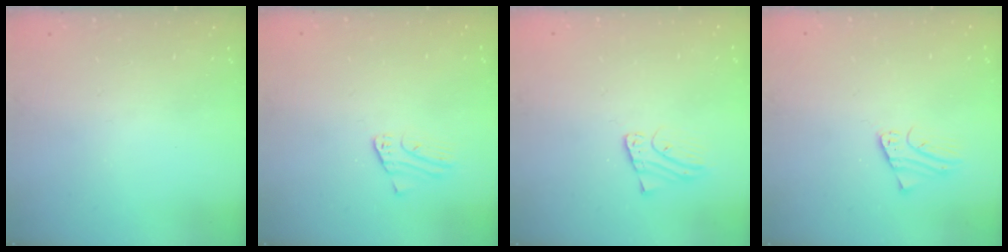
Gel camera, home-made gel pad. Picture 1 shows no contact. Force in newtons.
{"total": 1.5, "press": 1.5, "slide": 0.1}
{"total": 2.6, "press": 2.6, "slide": 0.2}
{"total": 1.9, "press": 1.9, "slide": 0.1}